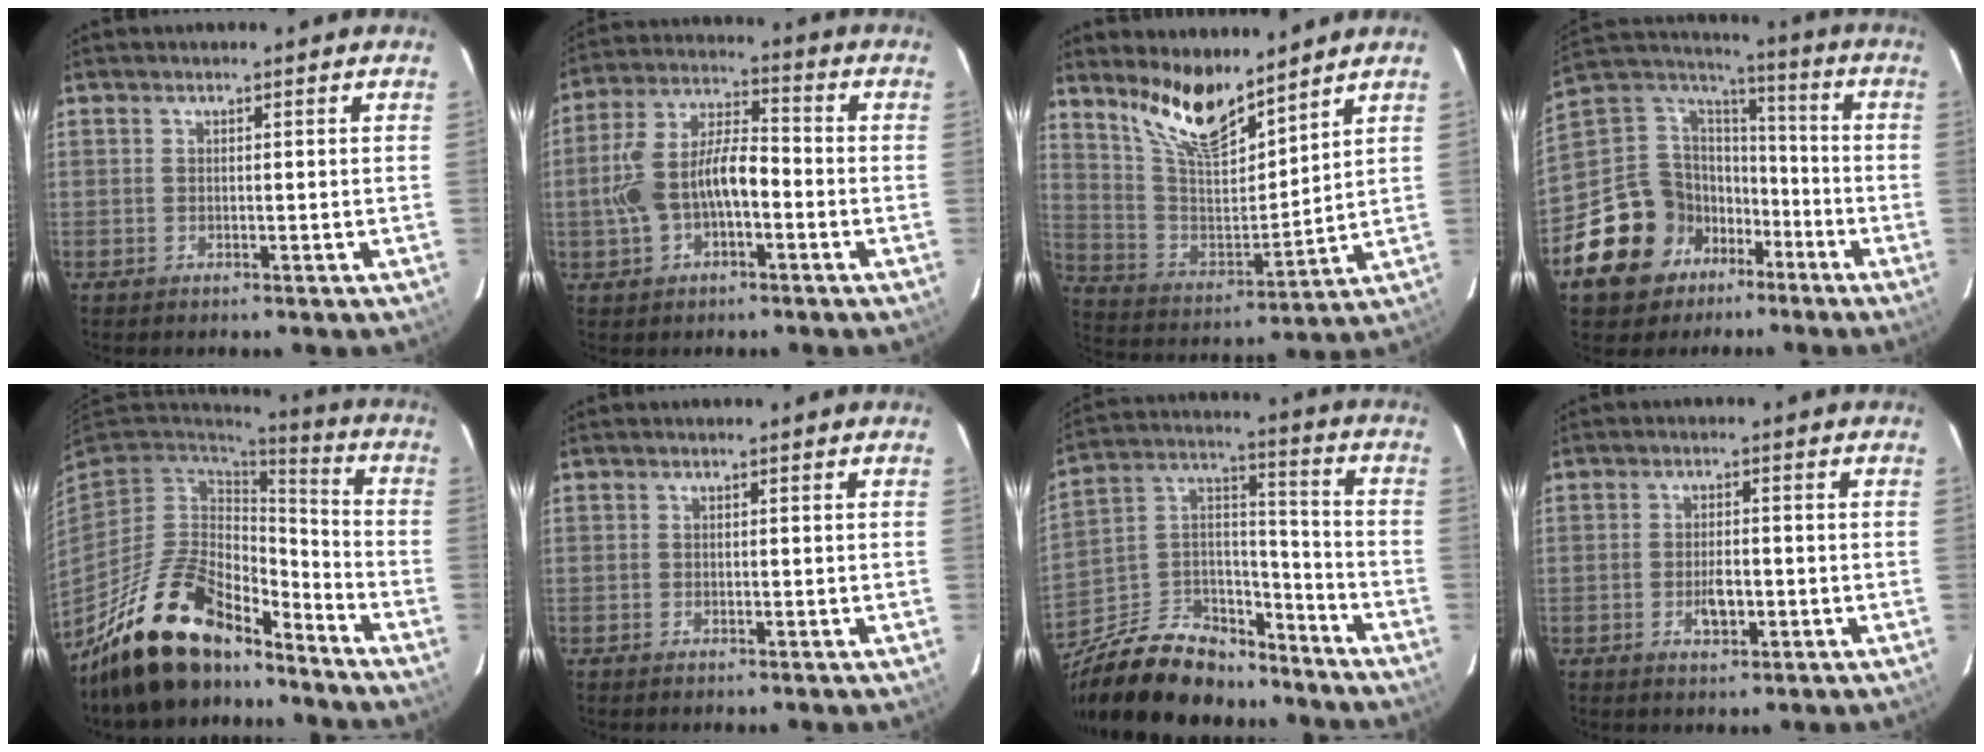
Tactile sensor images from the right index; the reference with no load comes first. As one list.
[{"total": 11.9, "force": [-2.8, 5.9, 9.9], "torque": [-0.207, 0.017, -0.046]}, {"total": 13.6, "force": [10.7, 3.7, 7.4], "torque": [-0.146, -0.011, 0.210]}, {"total": 17.1, "force": [-9.0, 13.4, 5.6], "torque": [-0.151, 0.049, -0.146]}, {"total": 19.9, "force": [-15.2, 8.1, 9.9], "torque": [-0.208, 0.003, -0.259]}, {"total": 0.0}, {"total": 23.5, "force": [-17.3, 11.5, 10.8], "torque": [-0.246, 0.046, -0.274]}, {"total": 3.8, "force": [-1.3, 1.7, 3.2], "torque": [-0.060, -0.001, -0.019]}]